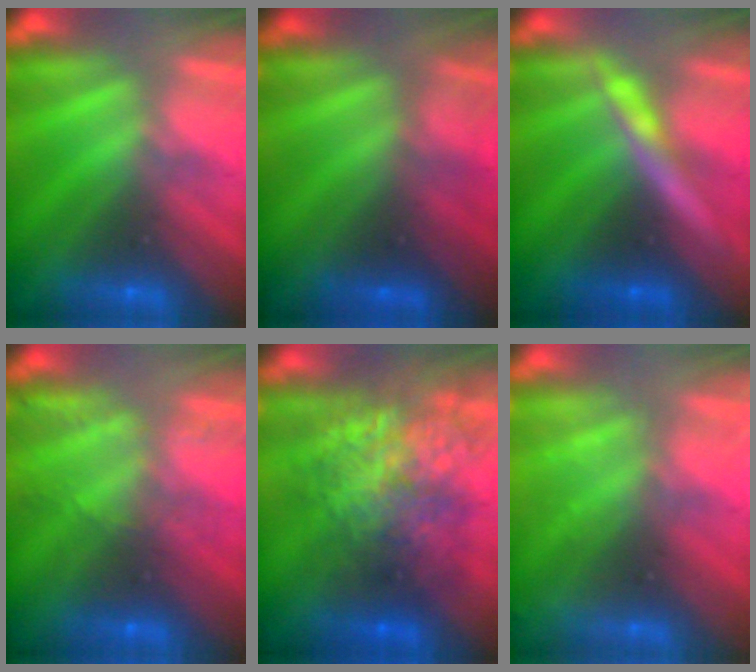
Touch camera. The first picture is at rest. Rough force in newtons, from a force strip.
{"total": 2.4}
{"total": 2.9}
{"total": 2.2}
{"total": 7.4}
{"total": 2.3}